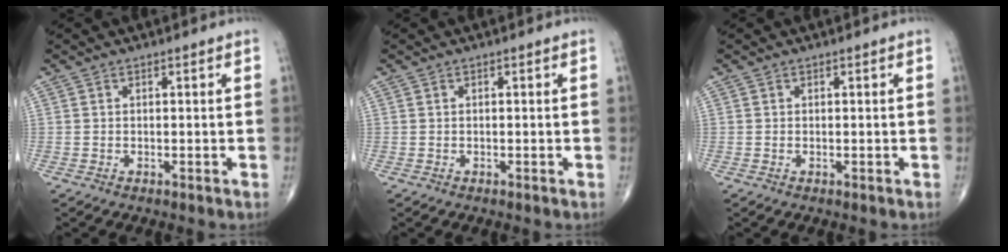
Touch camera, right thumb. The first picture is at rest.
{"total": 0.0}
{"total": 0.0}